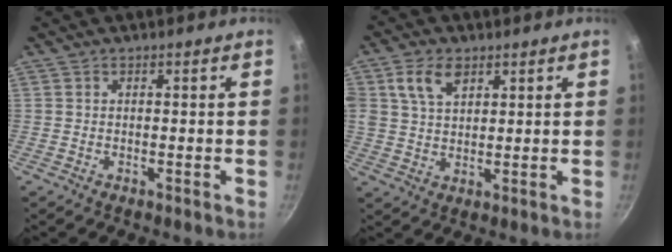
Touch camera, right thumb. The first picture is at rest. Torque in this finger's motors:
{"motor_torque": [0.61, 0.67, 1.56, 0.78, 0.27]}